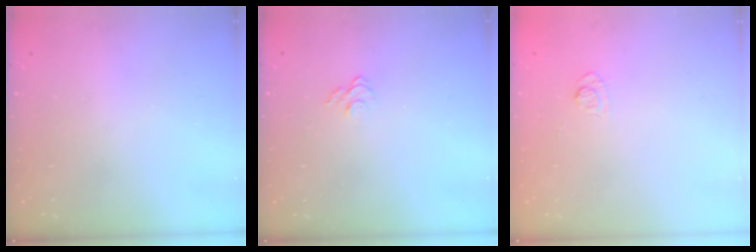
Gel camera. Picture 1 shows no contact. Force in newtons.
{"total": 5.3, "press": 5.3, "slide": 0.5}
{"total": 4.1, "press": 3.8, "slide": 1.7}